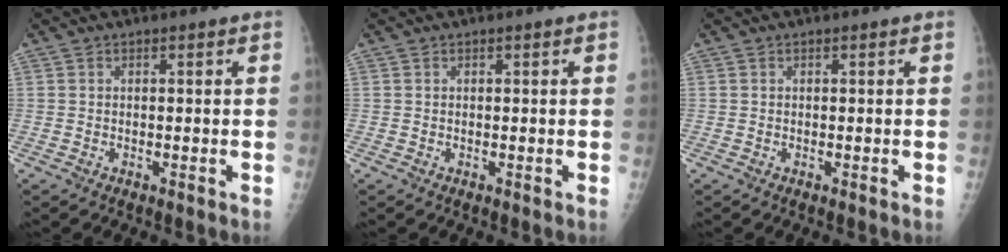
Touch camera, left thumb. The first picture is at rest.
{"total": 0.0}
{"total": 0.0}